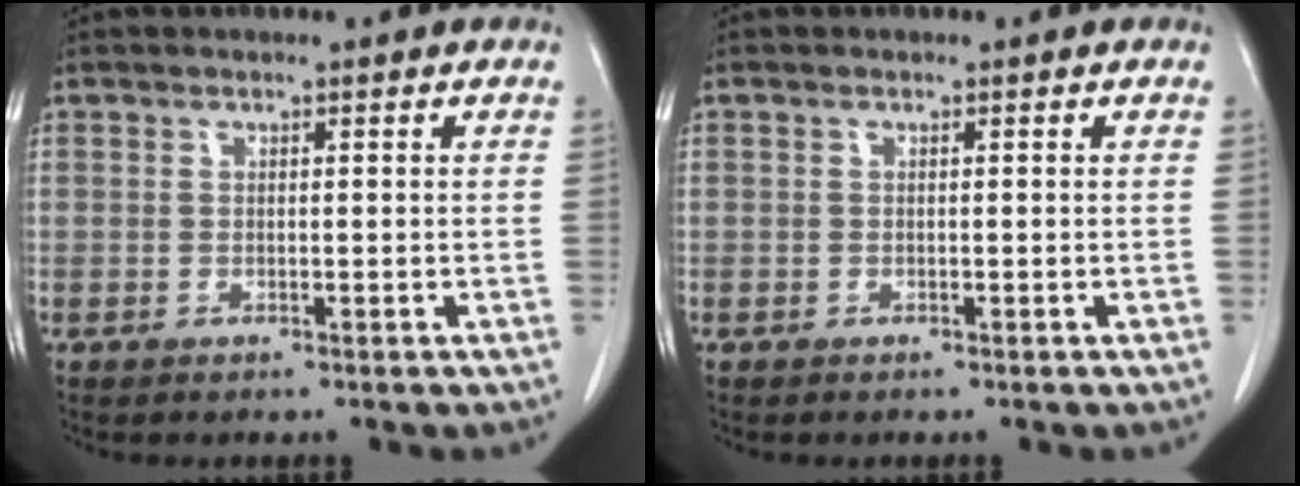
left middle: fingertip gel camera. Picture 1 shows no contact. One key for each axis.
{"total": 0.0}